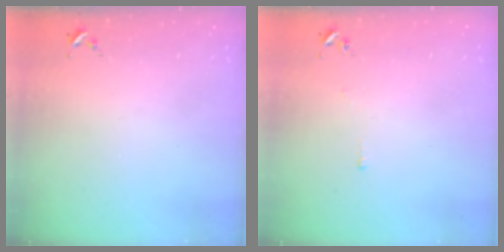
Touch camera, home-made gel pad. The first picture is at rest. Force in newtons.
{"total": 3.1, "press": 3.0, "slide": 0.4}